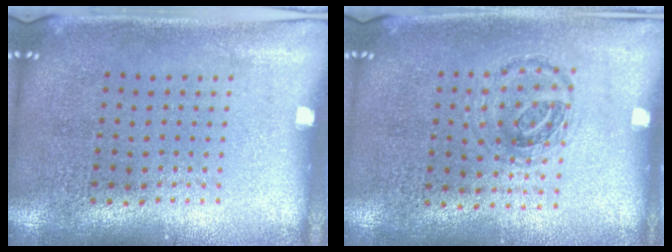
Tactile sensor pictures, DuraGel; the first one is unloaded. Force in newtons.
{"total": 0.9, "press": 0.9, "slide": 0.2}